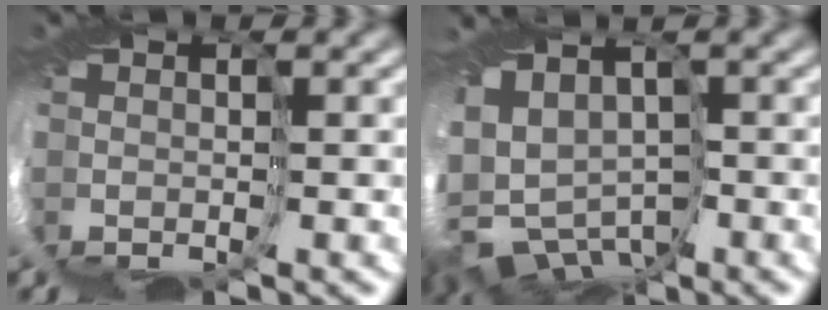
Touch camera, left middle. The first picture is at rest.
{"total": 6.1, "force": [-4.2, 3.7, 2.2], "torque": [-0.057, -0.018, -0.074]}